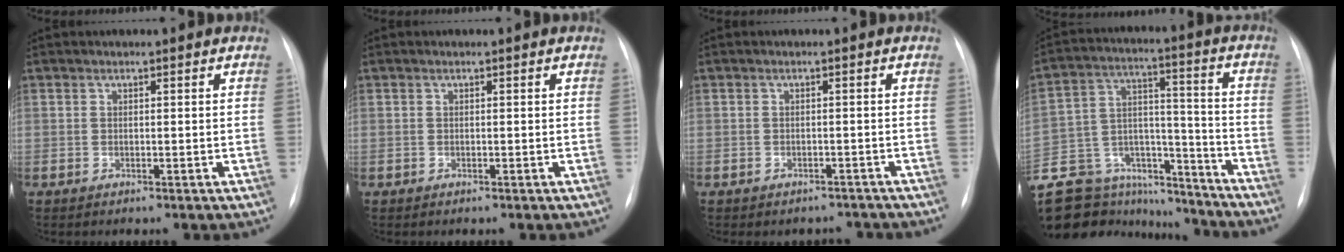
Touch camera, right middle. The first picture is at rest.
{"total": 0.0}
{"total": 3.5, "force": [-3.0, 1.8, -0.2], "torque": [0.005, 0.015, -0.039]}
{"total": 24.6, "force": [-20.8, 10.9, 7.2], "torque": [-0.181, 0.038, -0.319]}